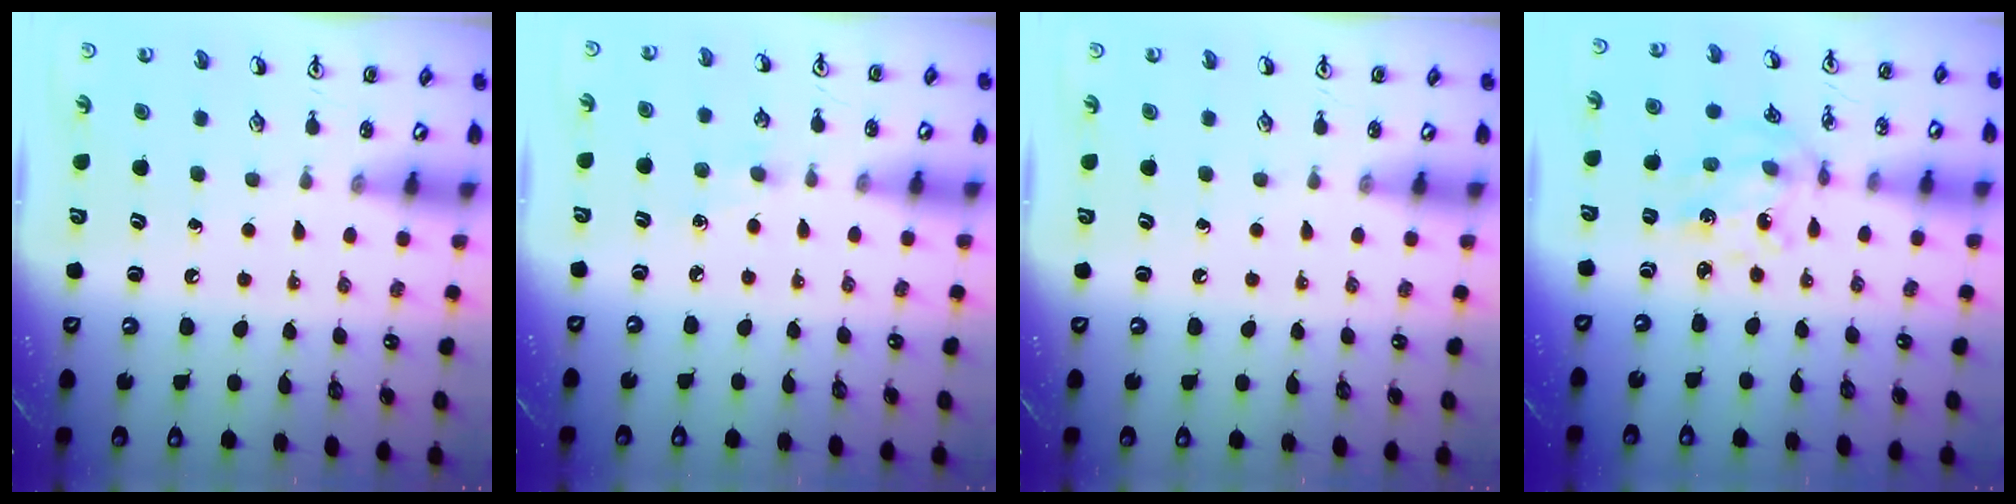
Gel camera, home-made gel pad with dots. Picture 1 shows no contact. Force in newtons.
{"total": 2.9, "press": 2.9, "slide": 0.5}
{"total": 0.0}
{"total": 5.8, "press": 5.5, "slide": 2.0}